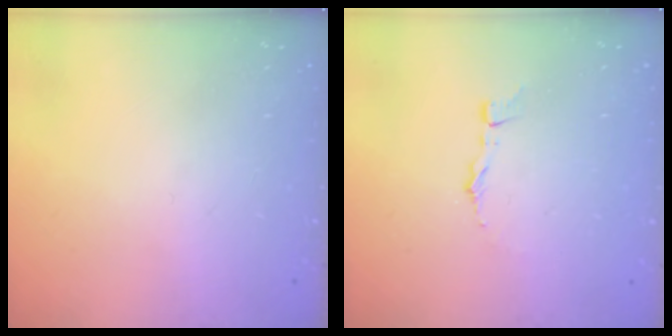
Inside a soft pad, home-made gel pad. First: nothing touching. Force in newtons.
{"total": 1.4, "press": 1.4, "slide": 0.1}